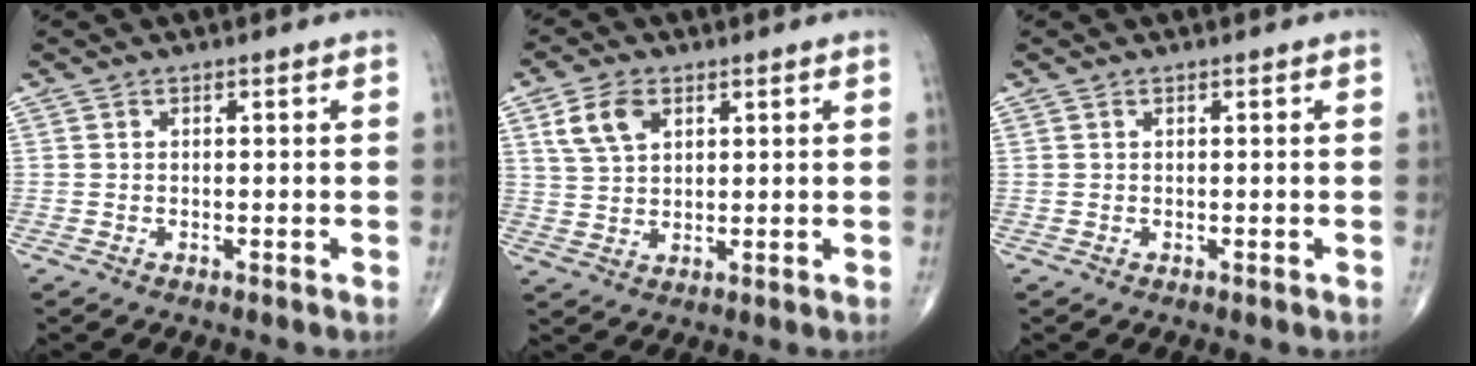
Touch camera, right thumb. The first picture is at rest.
{"total": 6.6, "force": [2.9, 4.1, 4.3], "torque": [-0.076, -0.005, 0.060]}
{"total": 0.0}